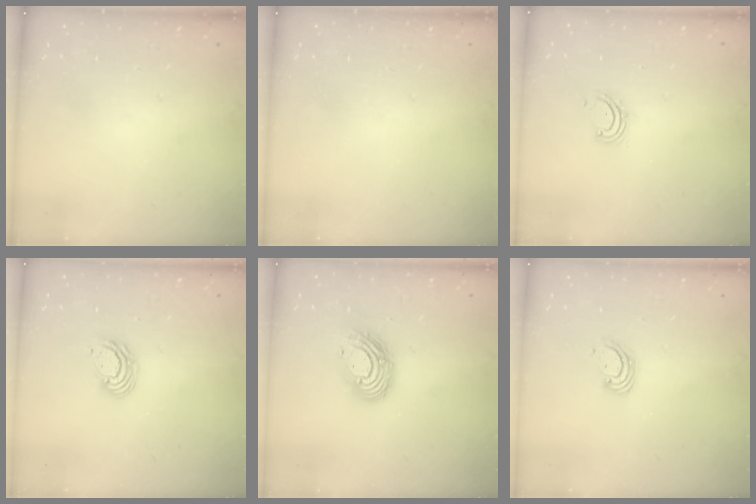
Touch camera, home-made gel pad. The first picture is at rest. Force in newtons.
{"total": 0.0}
{"total": 2.7, "press": 2.6, "slide": 0.5}
{"total": 5.4, "press": 5.4, "slide": 0.2}
{"total": 11.5, "press": 11.5, "slide": 0.2}
{"total": 3.4, "press": 3.4, "slide": 0.3}